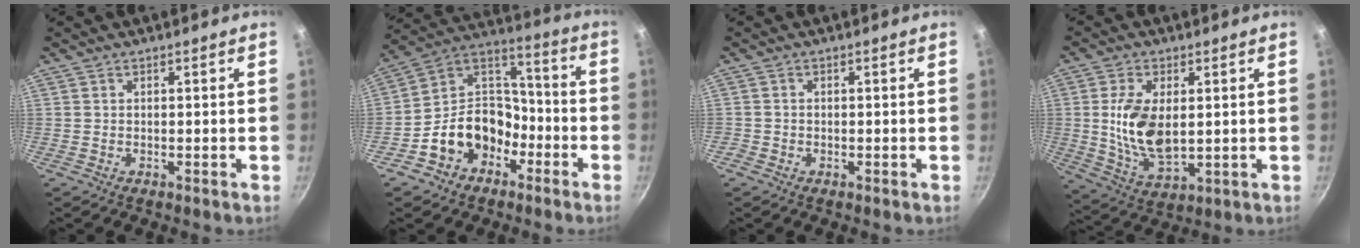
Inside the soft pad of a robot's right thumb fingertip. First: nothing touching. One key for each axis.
{"total": 14.7, "fx": -6.7, "fy": 11.2, "fz": 6.8, "tx": -0.070, "ty": 0.080, "tz": -0.120}
{"total": 0.9, "fx": -0.4, "fy": 0.7, "fz": 0.1, "tx": -0.002, "ty": 0.002, "tz": -0.010}
{"total": 12.5, "fx": 1.4, "fy": 6.8, "fz": 10.4, "tx": -0.192, "ty": -0.014, "tz": 0.035}